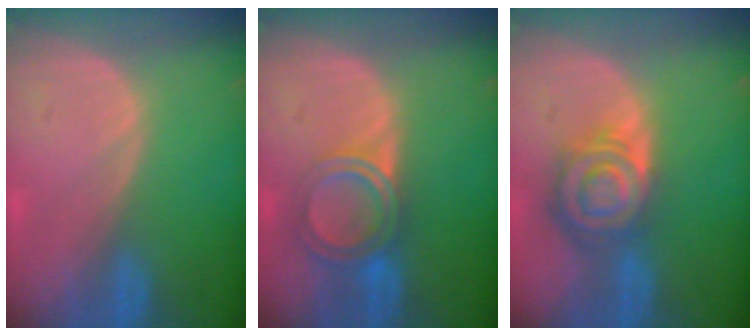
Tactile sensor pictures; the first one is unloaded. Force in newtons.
{"total": 6.2, "press": 5.2, "slide": 3.3}
{"total": 8.4, "press": 7.2, "slide": 4.3}